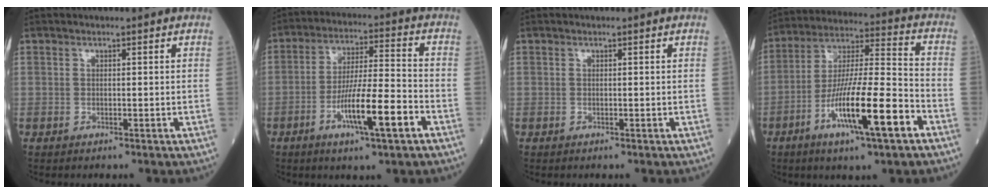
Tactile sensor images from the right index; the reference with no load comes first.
{"total": 11.5, "force": [-4.9, 0.8, 10.4], "torque": [-0.184, -0.004, -0.085]}
{"total": 0.0}
{"total": 16.2, "force": [-7.1, 1.3, 14.5], "torque": [-0.265, -0.013, -0.123]}